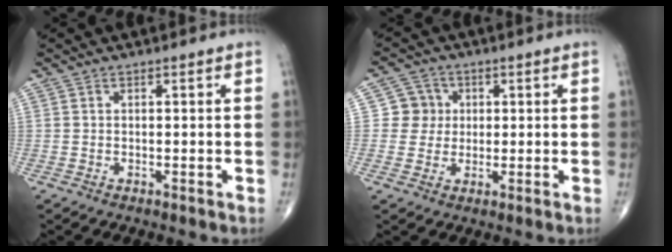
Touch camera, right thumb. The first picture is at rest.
{"total": 5.1, "force": [0.7, 5.0, 0.6], "torque": [0.026, 0.007, 0.005]}